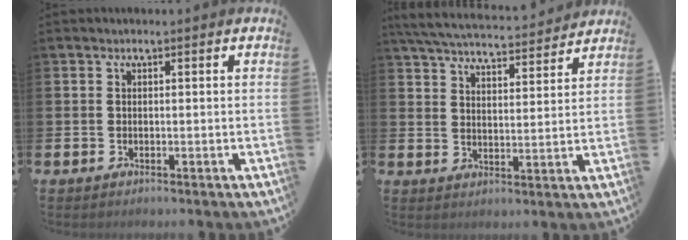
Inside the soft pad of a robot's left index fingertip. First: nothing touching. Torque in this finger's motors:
{"motor_torque": [1.06, -1.08, 0.56, 0.11]}